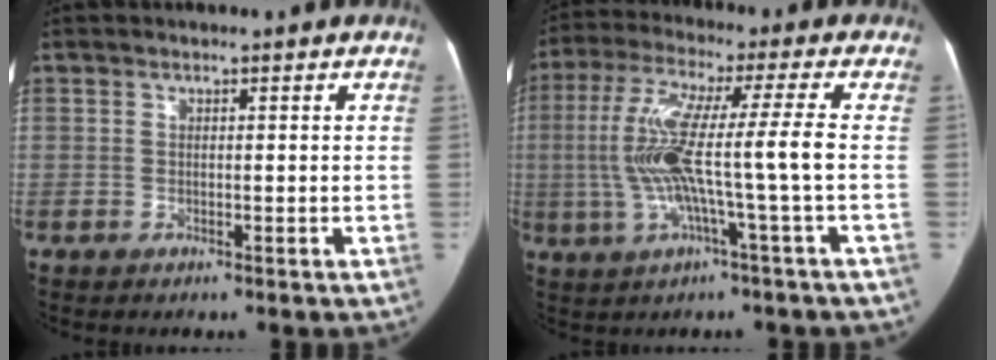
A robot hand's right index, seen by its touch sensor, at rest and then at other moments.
{"total": 12.2, "force": [-1.3, -1.0, 12.1], "torque": [-0.243, 0.013, -0.028]}